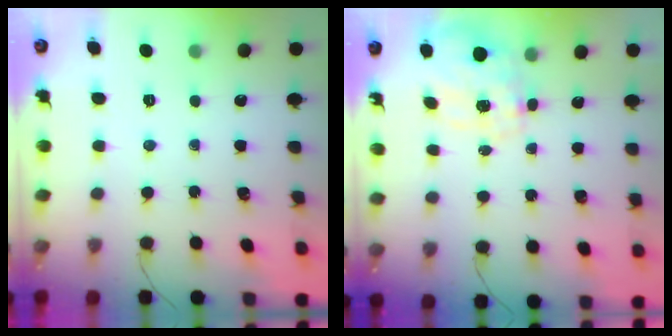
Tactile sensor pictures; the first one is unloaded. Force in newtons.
{"total": 9.0, "press": 8.9, "slide": 1.2}